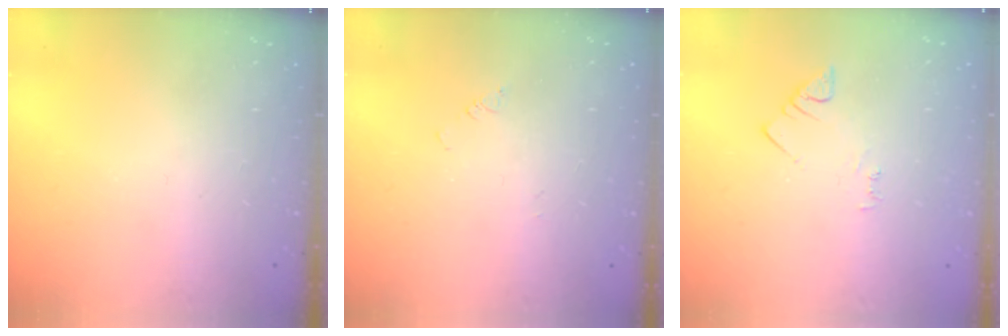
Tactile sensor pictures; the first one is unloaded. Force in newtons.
{"total": 1.4, "press": 1.3, "slide": 0.3}
{"total": 2.5, "press": 2.5, "slide": 0.4}